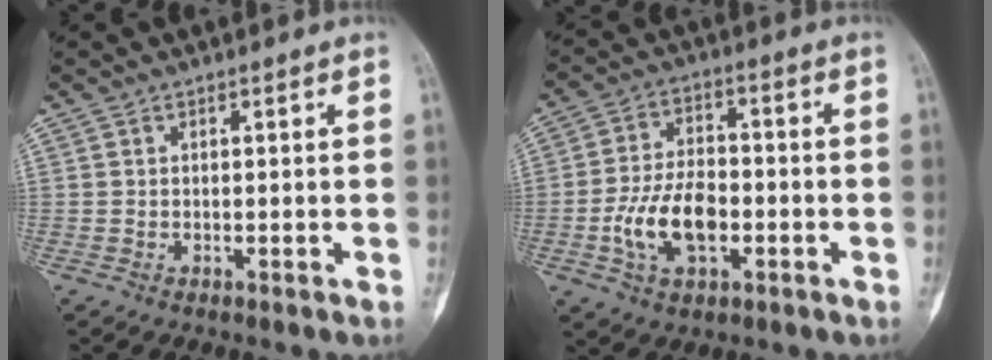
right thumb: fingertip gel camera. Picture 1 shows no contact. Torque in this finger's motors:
{"motor_torque": [0.38, 0.37, 0.19, -0.13, 0.24]}